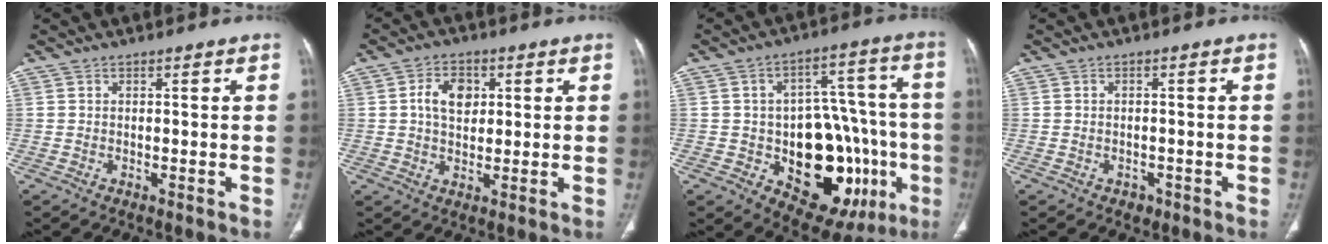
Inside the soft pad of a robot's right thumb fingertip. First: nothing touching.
{"total": 6.2, "force": [1.5, 4.3, 4.3], "torque": [-0.061, 0.000, 0.023]}
{"total": 23.9, "force": [-6.4, 14.1, 18.1], "torque": [-0.191, 0.036, -0.064]}
{"total": 1.6, "force": [-0.9, 1.2, 0.4], "torque": [-0.002, 0.003, -0.009]}